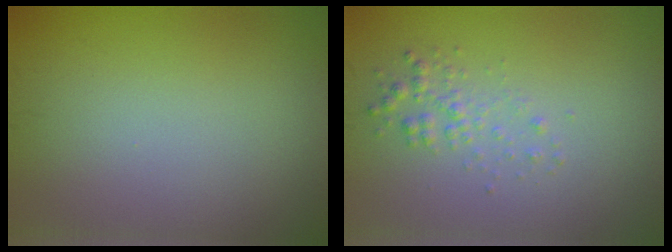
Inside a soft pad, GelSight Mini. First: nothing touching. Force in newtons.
{"total": 1.6, "press": 1.6, "slide": 0.0}